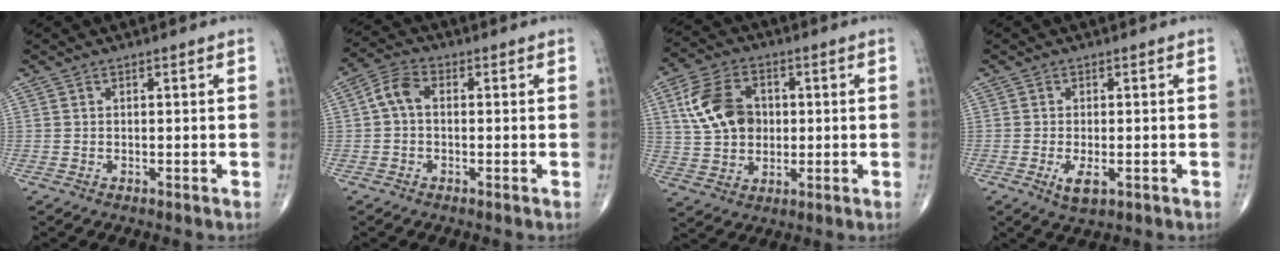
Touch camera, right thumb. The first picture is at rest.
{"total": 4.8, "force": [0.2, 3.0, 3.7], "torque": [-0.069, 0.017, -0.007]}
{"total": 12.2, "force": [2.1, 8.9, 8.0], "torque": [-0.134, 0.005, 0.039]}
{"total": 3.6, "force": [-1.3, 1.5, 3.0], "torque": [-0.056, -0.007, -0.018]}